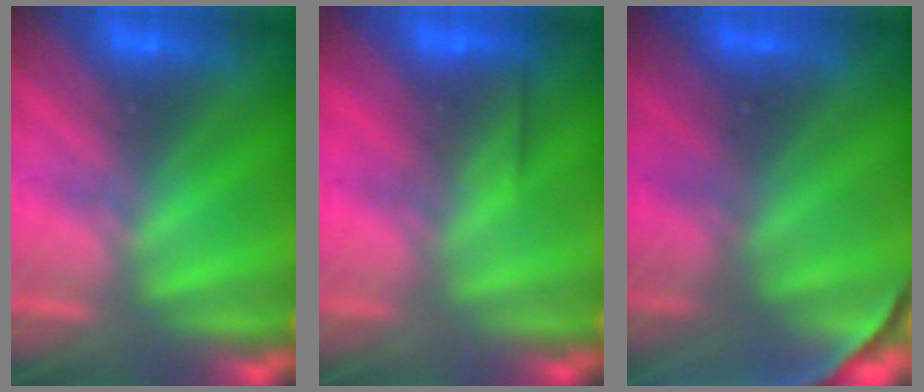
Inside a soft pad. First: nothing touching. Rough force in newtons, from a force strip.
{"total": 2.6}
{"total": 7.9}